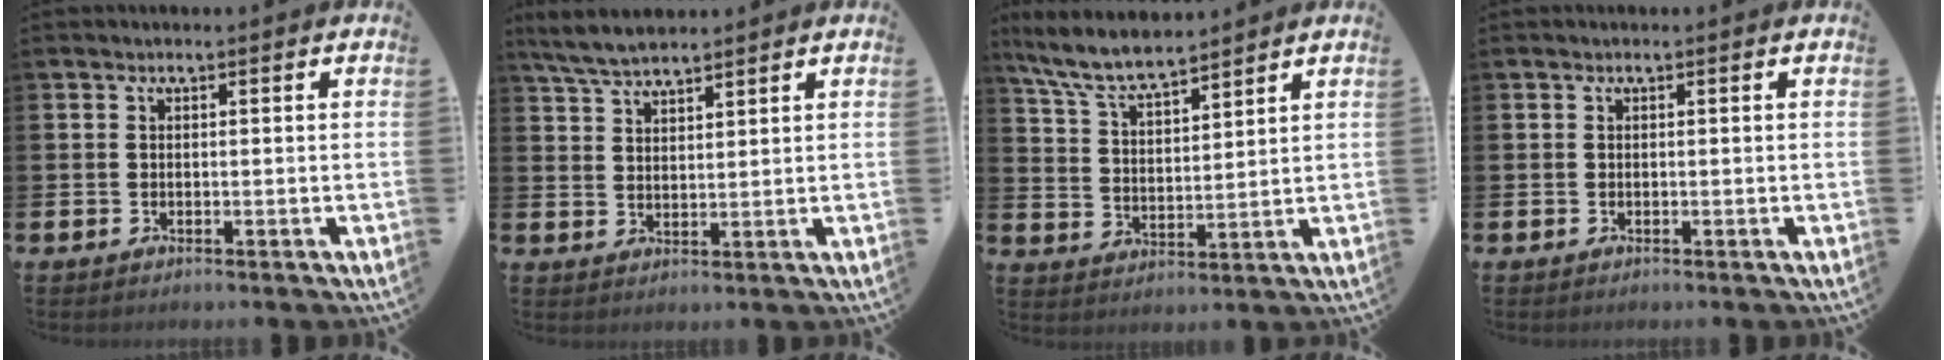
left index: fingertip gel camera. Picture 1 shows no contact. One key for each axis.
{"total": 4.9, "fx": 4.6, "fy": 0.7, "fz": 1.3, "tx": -0.045, "ty": -0.010, "tz": 0.088}
{"total": 7.3, "fx": 6.8, "fy": 1.0, "fz": 2.4, "tx": -0.076, "ty": -0.032, "tz": 0.123}
{"total": 0.0}